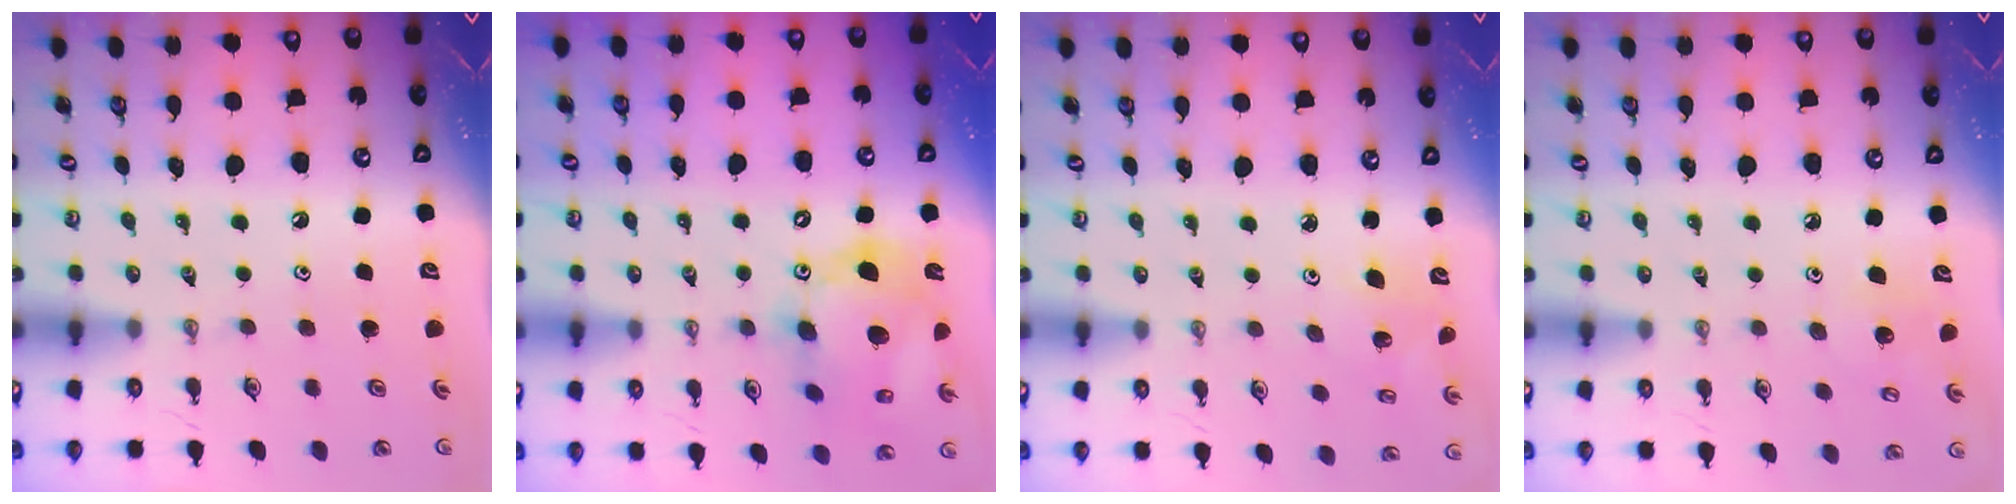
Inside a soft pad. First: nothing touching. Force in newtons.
{"total": 16.9, "press": 16.7, "slide": 2.8}
{"total": 2.7, "press": 2.7, "slide": 0.3}
{"total": 7.5, "press": 7.4, "slide": 1.1}